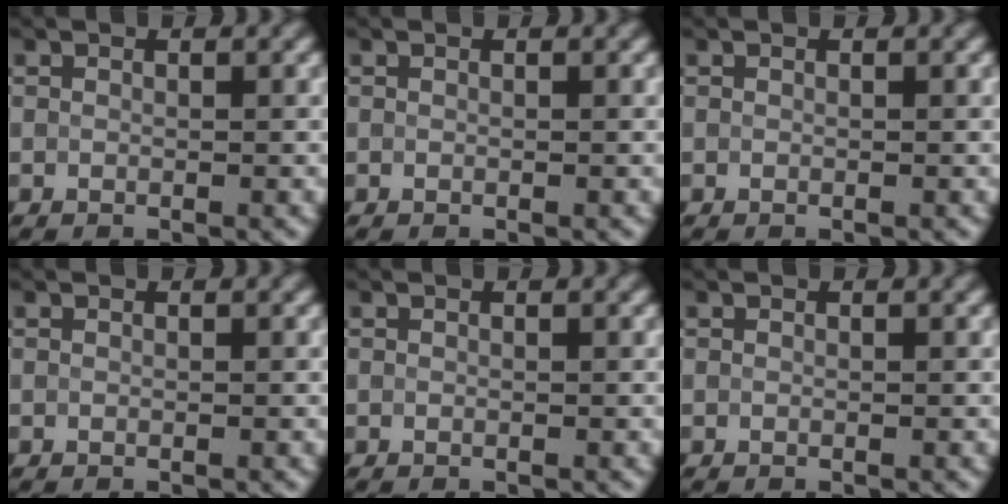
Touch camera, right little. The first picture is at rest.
{"total": 0.0}
{"total": 0.0}
{"total": 0.0}
{"total": 0.0}
{"total": 0.0}